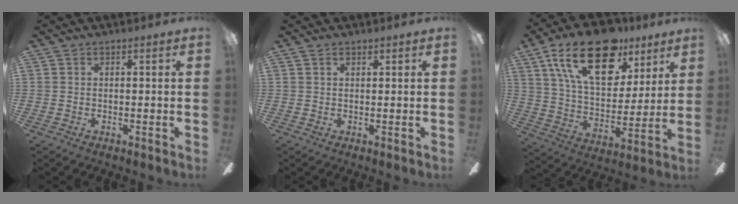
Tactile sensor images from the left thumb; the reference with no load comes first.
{"total": 0.8, "force": [0.6, 0.4, 0.3], "torque": [-0.008, 0.001, 0.011]}
{"total": 24.4, "force": [14.0, 12.5, 15.5], "torque": [-0.268, -0.060, 0.243]}